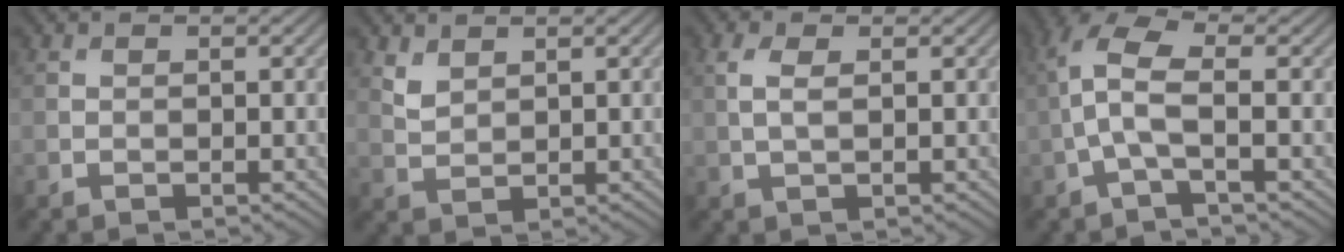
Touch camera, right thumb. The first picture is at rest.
{"total": 2.2, "force": [1.7, 1.1, 1.0], "torque": [-0.030, -0.003, 0.040]}
{"total": 2.2, "force": [0.5, 0.8, 2.0], "torque": [-0.051, 0.003, 0.009]}
{"total": 5.5, "force": [-0.8, 1.6, 5.2], "torque": [-0.119, 0.018, -0.029]}